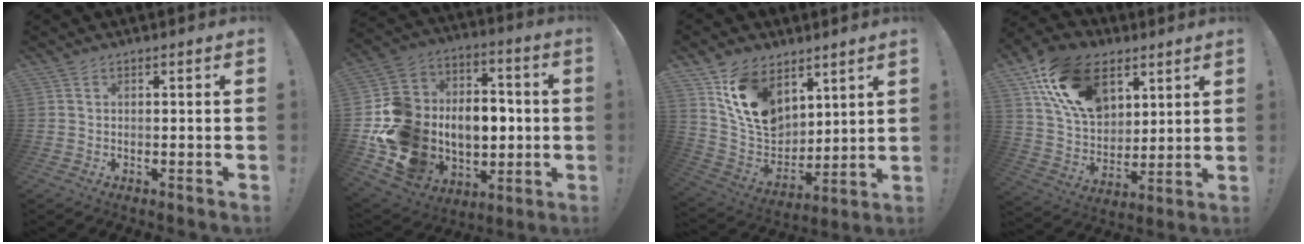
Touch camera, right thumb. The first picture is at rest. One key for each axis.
{"total": 19.6, "fx": -3.9, "fy": 17.5, "fz": 7.9, "tx": -0.140, "ty": 0.016, "tz": -0.014}
{"total": 15.8, "fx": 9.0, "fy": 10.5, "fz": 7.5, "tx": -0.131, "ty": -0.049, "tz": 0.177}
{"total": 21.0, "fx": 9.8, "fy": 13.7, "fz": 12.6, "tx": -0.227, "ty": -0.039, "tz": 0.183}